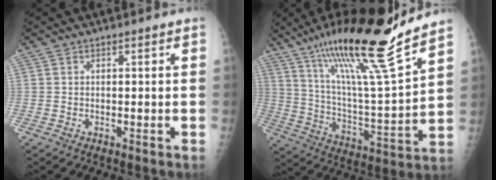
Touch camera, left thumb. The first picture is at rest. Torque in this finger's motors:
{"motor_torque": [1.03, -0.06, 1.65, -1.12, 0.48]}